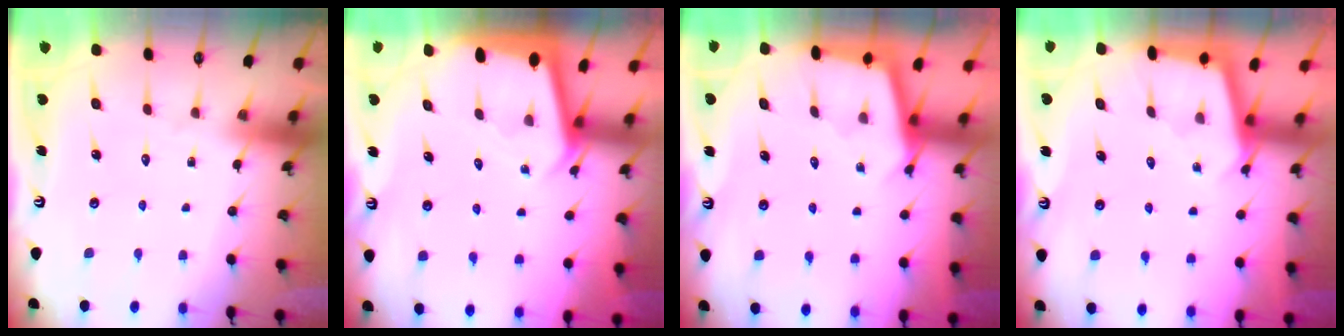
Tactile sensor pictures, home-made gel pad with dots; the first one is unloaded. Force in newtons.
{"total": 2.0, "press": 2.0, "slide": 0.1}
{"total": 2.2, "press": 2.2, "slide": 0.2}
{"total": 2.5, "press": 2.5, "slide": 0.2}